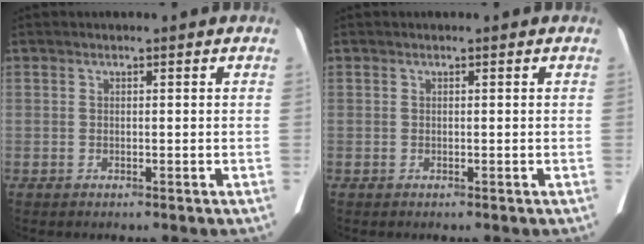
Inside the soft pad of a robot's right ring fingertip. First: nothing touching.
{"total": 0.0}